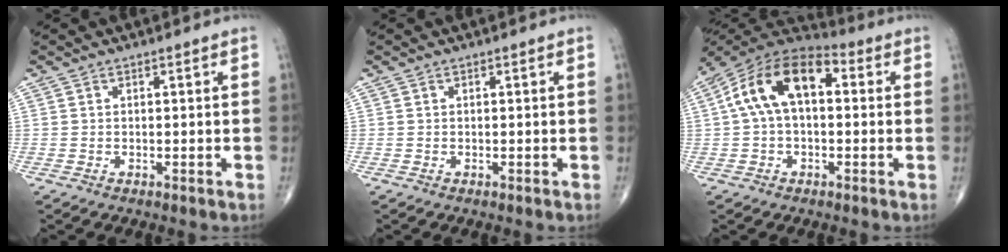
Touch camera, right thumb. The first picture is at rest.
{"total": 0.0}
{"total": 14.7, "force": [2.2, 8.4, 11.9], "torque": [-0.210, 0.044, 0.027]}